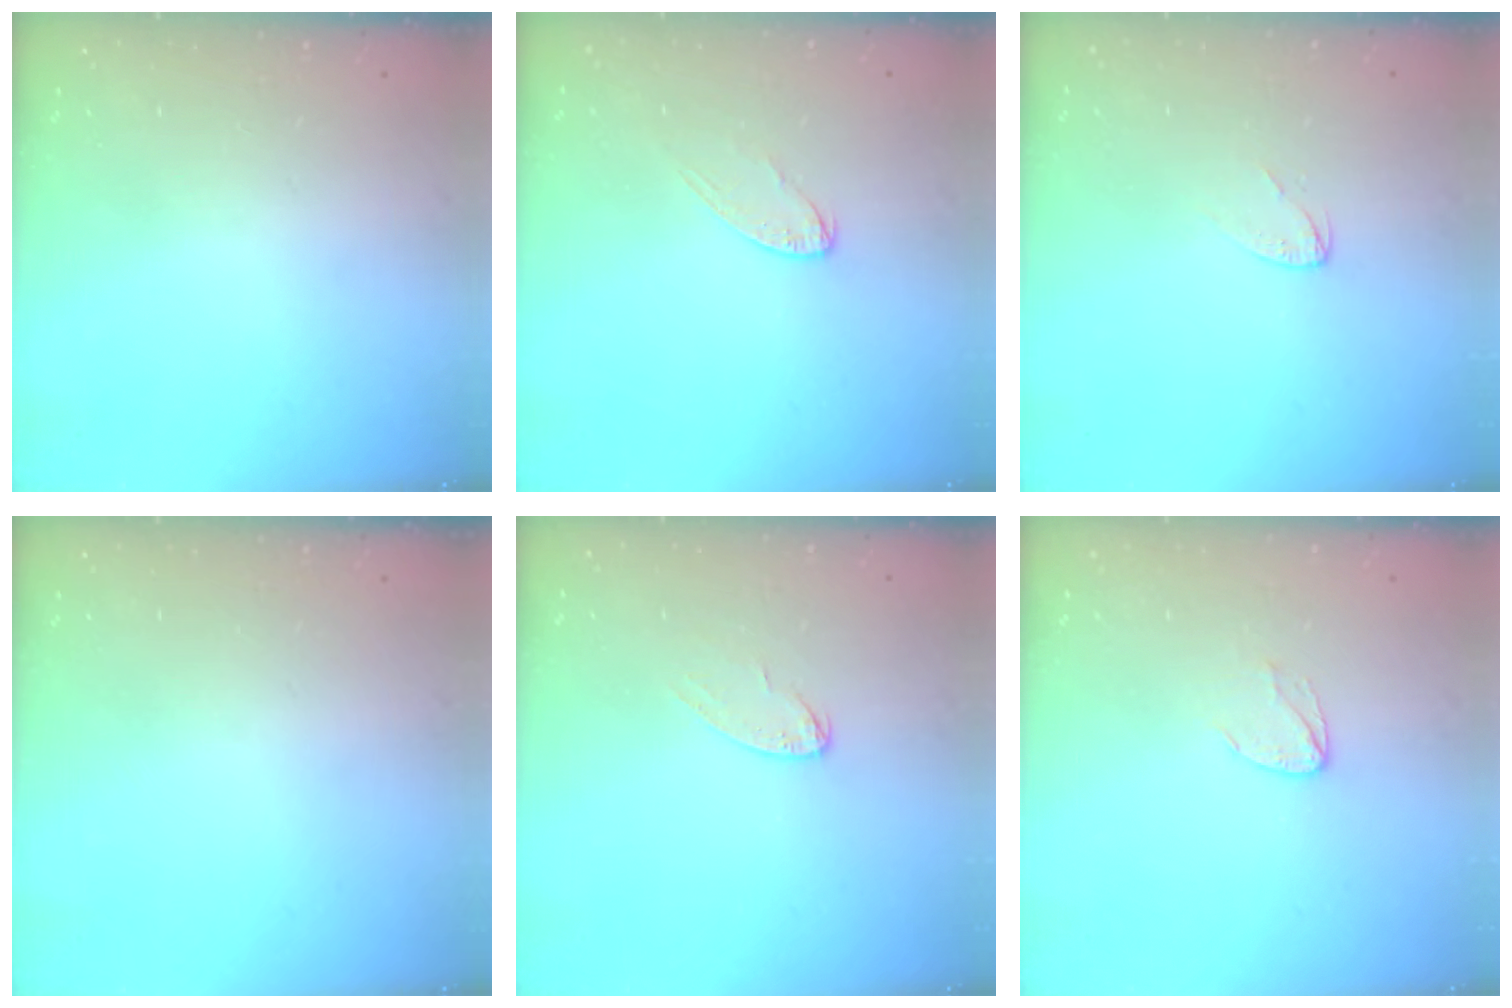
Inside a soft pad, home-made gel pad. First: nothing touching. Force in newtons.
{"total": 5.5, "press": 5.4, "slide": 0.4}
{"total": 2.5, "press": 2.5, "slide": 0.2}
{"total": 0.0}
{"total": 4.9, "press": 4.9, "slide": 0.5}
{"total": 3.9, "press": 3.9, "slide": 0.4}